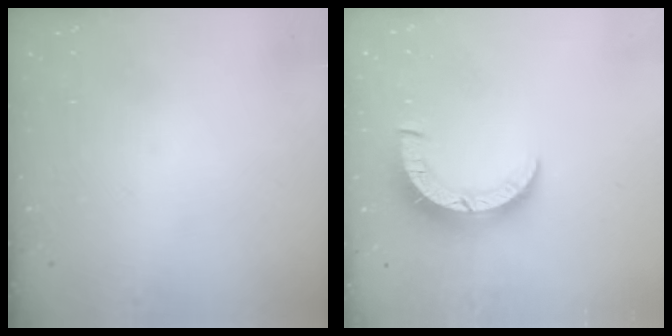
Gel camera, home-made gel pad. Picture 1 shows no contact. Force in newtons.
{"total": 8.6, "press": 8.6, "slide": 0.5}